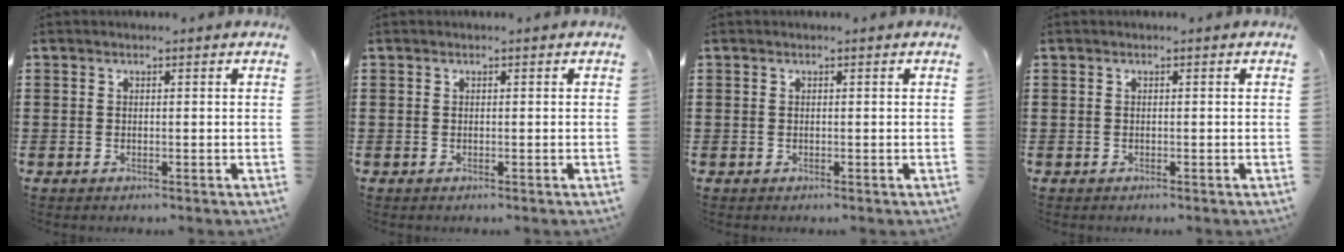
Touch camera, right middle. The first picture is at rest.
{"total": 0.0}
{"total": 0.0}
{"total": 0.0}